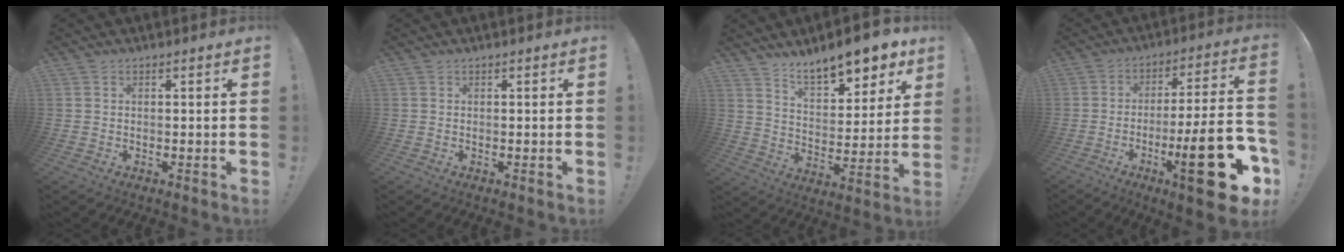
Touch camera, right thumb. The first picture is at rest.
{"total": 0.0}
{"total": 13.2, "force": [10.7, 4.7, 6.2], "torque": [-0.095, -0.078, 0.187]}
{"total": 23.1, "force": [-8.8, 5.3, 20.7], "torque": [-0.296, 0.040, -0.130]}